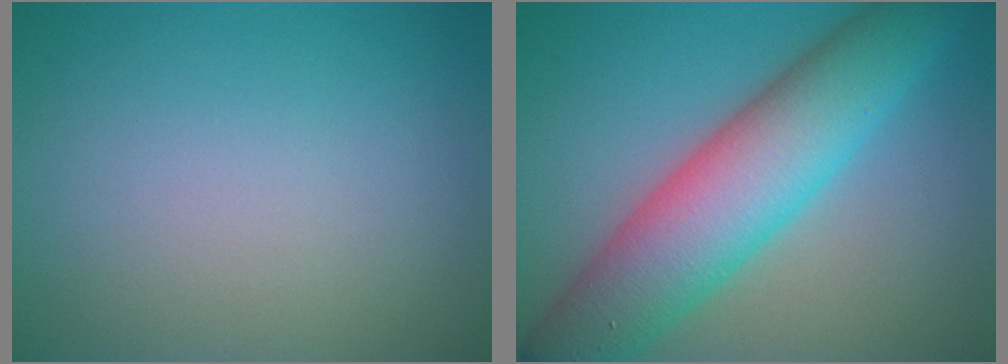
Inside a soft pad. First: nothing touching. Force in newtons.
{"total": 9.8, "press": 9.8, "slide": 0.1}